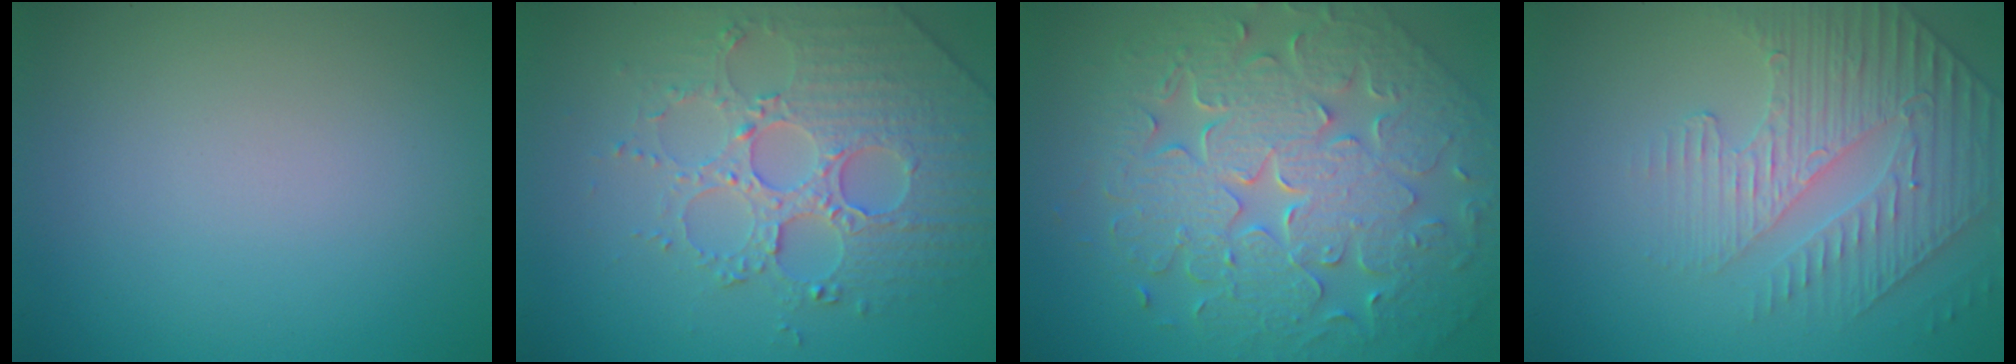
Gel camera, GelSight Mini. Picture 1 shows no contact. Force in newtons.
{"total": 4.7, "press": 4.5, "slide": 1.1}
{"total": 9.9, "press": 6.9, "slide": 7.0}
{"total": 4.2, "press": 3.5, "slide": 2.4}